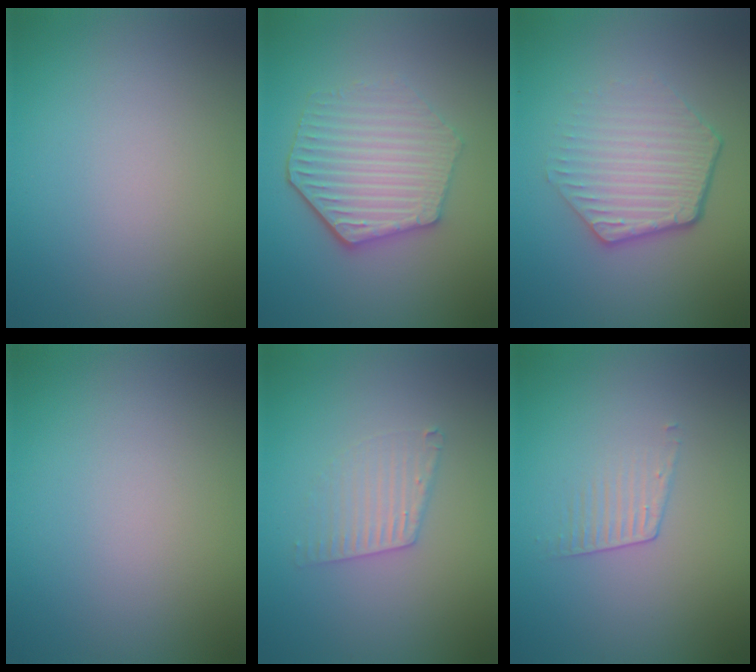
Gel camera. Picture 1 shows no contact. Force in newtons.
{"total": 5.3, "press": 4.3, "slide": 3.0}
{"total": 4.5, "press": 3.2, "slide": 3.1}
{"total": 0.0}
{"total": 2.1, "press": 2.1, "slide": 0.3}
{"total": 1.1, "press": 0.4, "slide": 1.1}